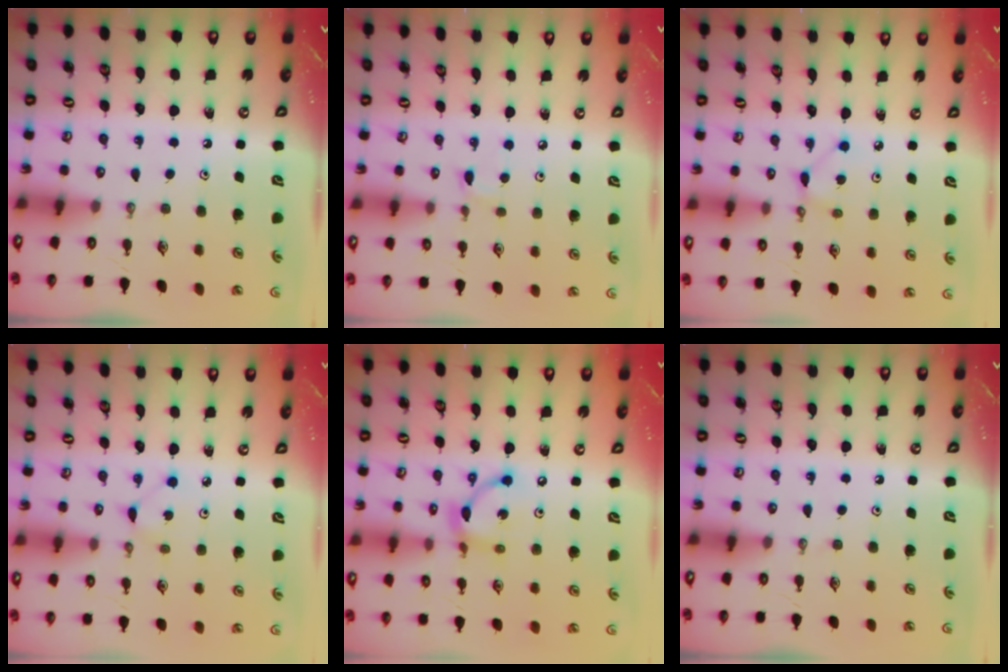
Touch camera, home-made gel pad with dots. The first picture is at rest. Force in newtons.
{"total": 1.8, "press": 1.7, "slide": 0.2}
{"total": 2.4, "press": 2.4, "slide": 0.2}
{"total": 2.6, "press": 2.6, "slide": 0.3}
{"total": 9.2, "press": 9.2, "slide": 0.3}
{"total": 0.0}